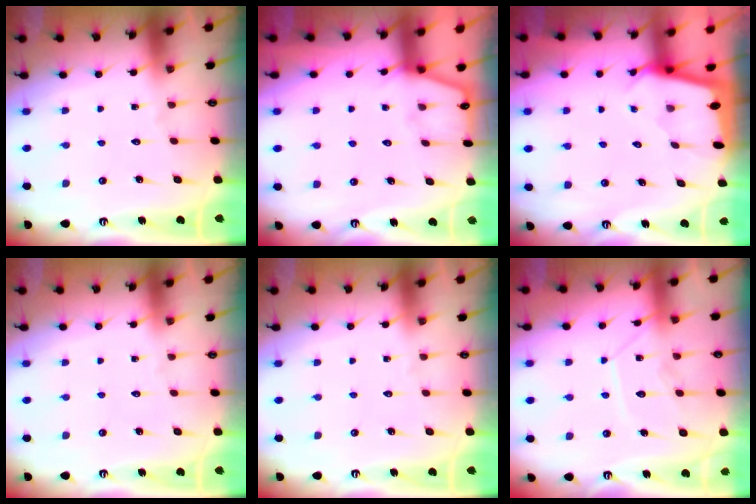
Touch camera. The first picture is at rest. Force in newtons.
{"total": 2.9, "press": 2.9, "slide": 0.5}
{"total": 1.6, "press": 1.6, "slide": 0.2}
{"total": 0.0}
{"total": 0.0}
{"total": 12.0, "press": 12.0, "slide": 1.0}